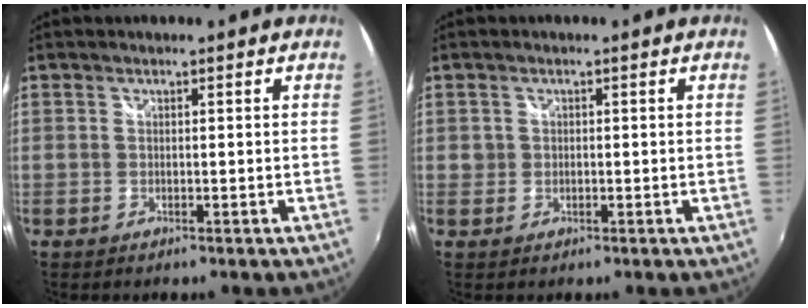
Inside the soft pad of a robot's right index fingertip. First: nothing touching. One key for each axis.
{"total": 1.6, "fx": 0.0, "fy": 1.5, "fz": 0.4, "tx": -0.006, "ty": 0.001, "tz": -0.001}